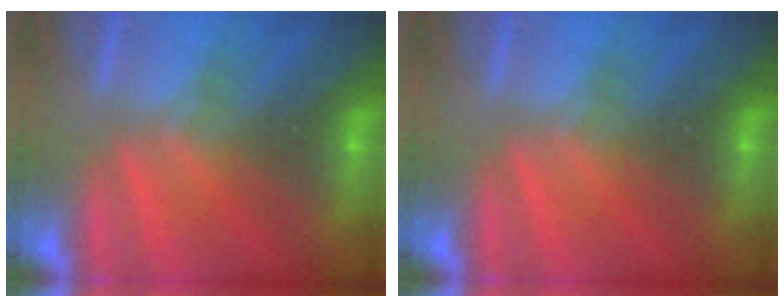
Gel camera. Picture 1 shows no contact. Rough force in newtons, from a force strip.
{"total": 0.0}